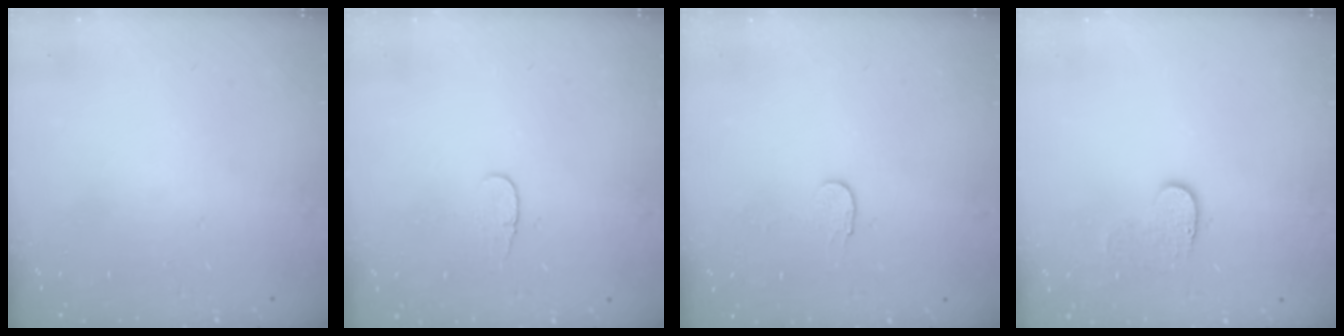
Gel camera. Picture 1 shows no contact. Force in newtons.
{"total": 3.7, "press": 3.7, "slide": 0.5}
{"total": 2.9, "press": 2.9, "slide": 0.3}
{"total": 5.1, "press": 5.1, "slide": 0.5}